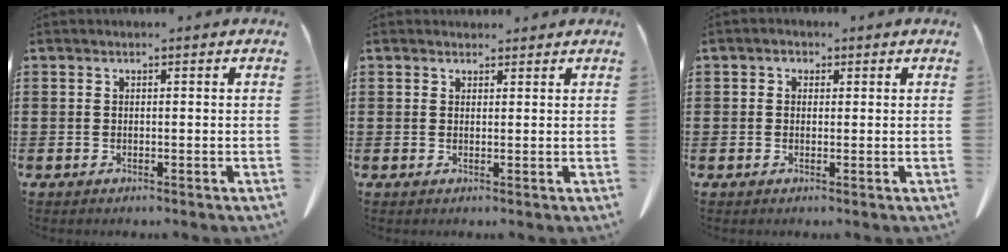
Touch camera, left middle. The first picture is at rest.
{"total": 1.3, "force": [1.1, 0.6, 0.0], "torque": [0.005, -0.001, 0.021]}
{"total": 1.1, "force": [0.2, 1.0, 0.5], "torque": [-0.012, 0.007, 0.003]}